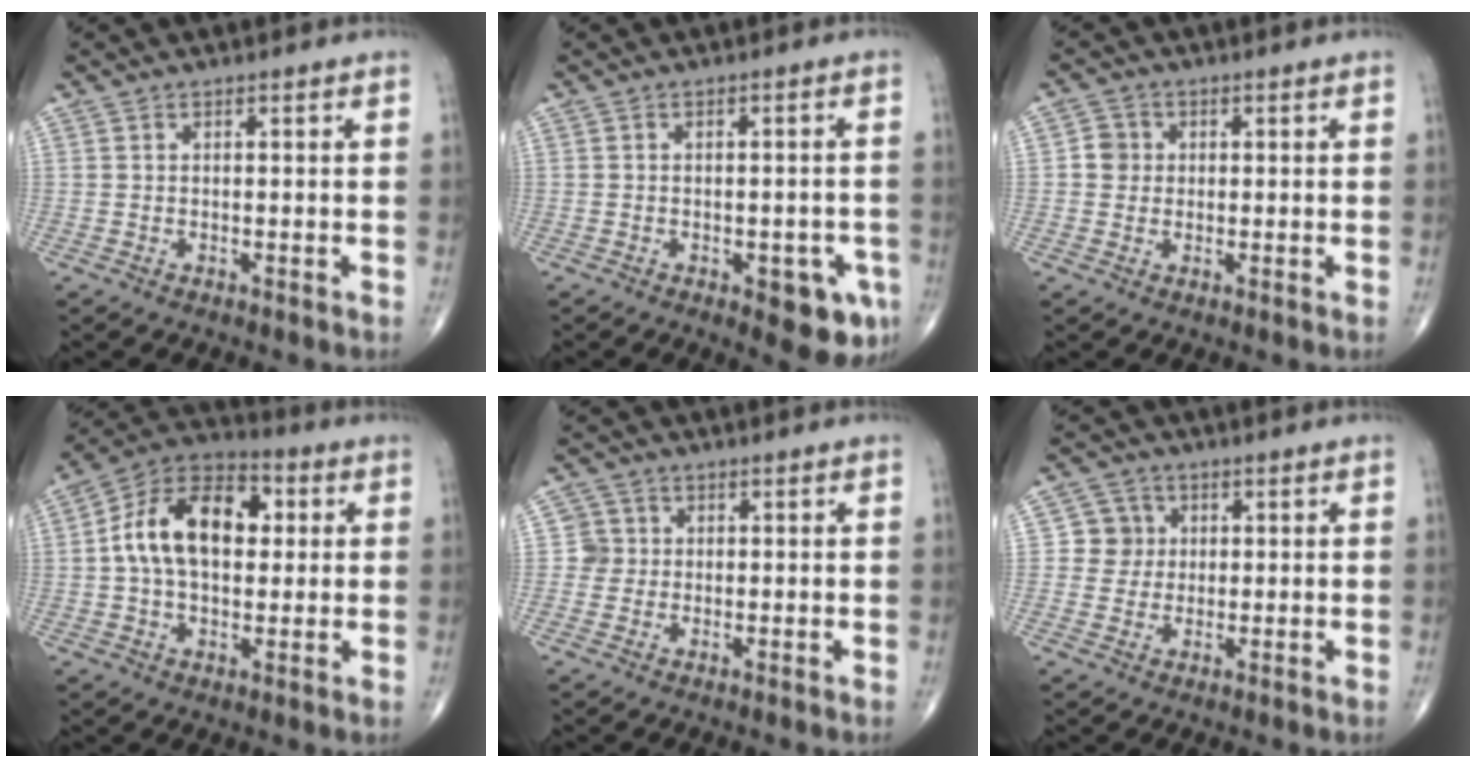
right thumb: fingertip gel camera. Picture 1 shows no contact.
{"total": 8.0, "force": [-3.3, 3.2, 6.5], "torque": [-0.057, 0.006, -0.034]}
{"total": 3.3, "force": [0.3, 3.1, 1.0], "torque": [0.001, 0.005, -0.001]}
{"total": 16.6, "force": [2.3, 10.3, 12.8], "torque": [-0.197, 0.026, 0.029]}
{"total": 2.8, "force": [0.1, 2.8, -0.1], "torque": [0.025, 0.008, -0.005]}
{"total": 4.8, "force": [0.7, 4.7, 0.6], "torque": [0.023, 0.006, 0.005]}